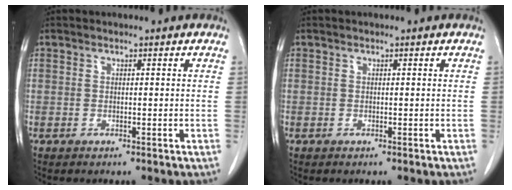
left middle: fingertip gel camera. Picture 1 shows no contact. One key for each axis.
{"total": 0.0}